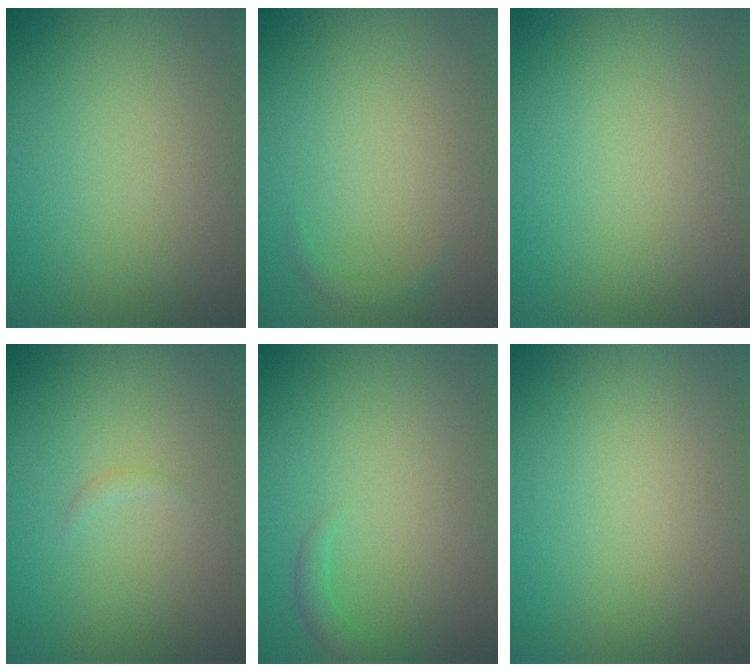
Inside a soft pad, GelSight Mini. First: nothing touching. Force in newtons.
{"total": 0.8, "press": 0.8, "slide": 0.1}
{"total": 0.0}
{"total": 0.5, "press": 0.5, "slide": 0.1}
{"total": 1.3, "press": 1.3, "slide": 0.2}
{"total": 0.0}